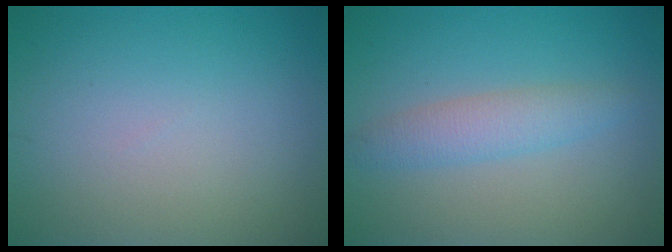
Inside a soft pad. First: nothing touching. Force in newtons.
{"total": 2.7, "press": 2.7, "slide": 0.0}